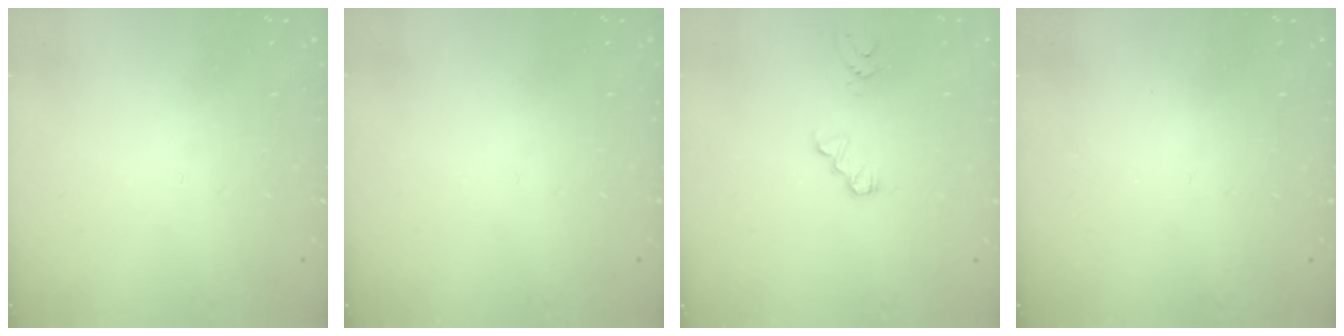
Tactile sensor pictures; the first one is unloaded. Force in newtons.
{"total": 0.0}
{"total": 1.8, "press": 1.8, "slide": 0.2}
{"total": 0.0}